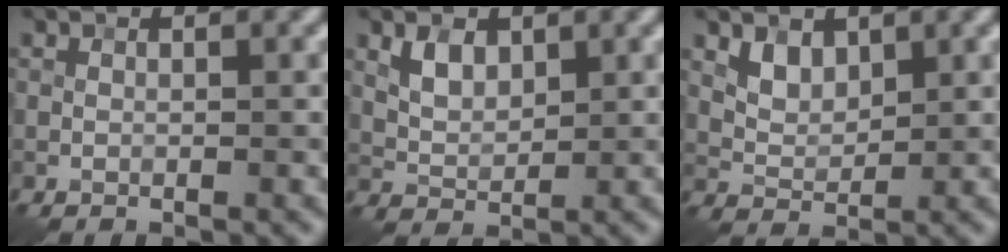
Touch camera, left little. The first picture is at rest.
{"total": 2.6, "force": [1.2, 1.6, 1.6], "torque": [-0.033, -0.002, 0.025]}
{"total": 2.3, "force": [1.3, 1.5, 1.2], "torque": [-0.024, -0.005, 0.029]}